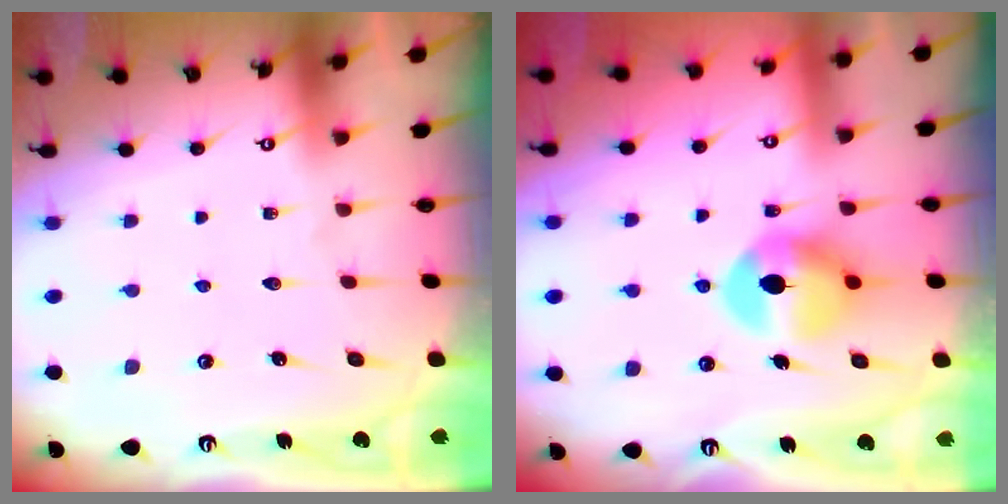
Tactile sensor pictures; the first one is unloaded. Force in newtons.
{"total": 10.6, "press": 10.6, "slide": 0.9}